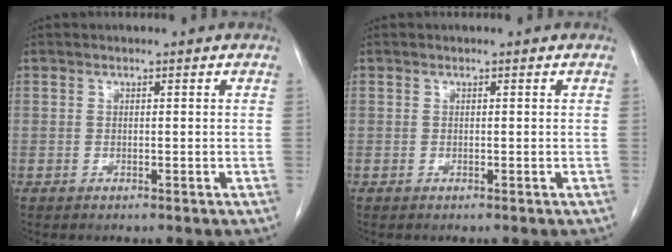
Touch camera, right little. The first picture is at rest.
{"total": 0.0}